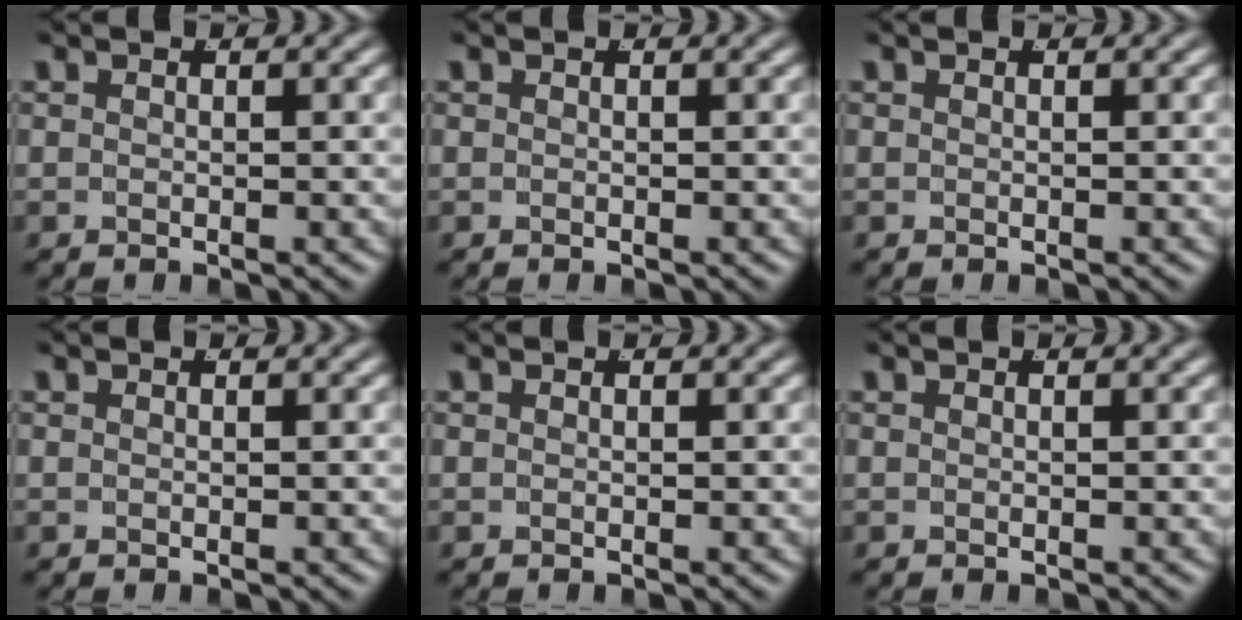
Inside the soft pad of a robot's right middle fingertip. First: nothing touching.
{"total": 0.0}
{"total": 0.0}
{"total": 0.0}
{"total": 0.0}
{"total": 0.0}